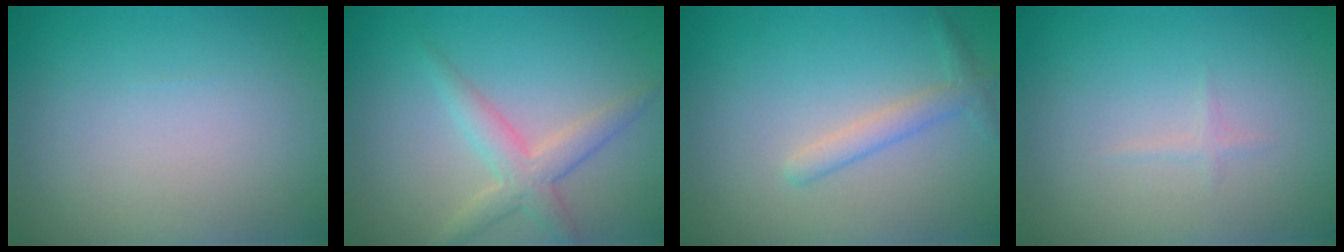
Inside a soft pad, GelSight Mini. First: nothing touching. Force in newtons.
{"total": 3.0, "press": 3.0, "slide": 0.3}
{"total": 1.8, "press": 1.8, "slide": 0.1}
{"total": 0.5, "press": 0.5, "slide": 0.0}